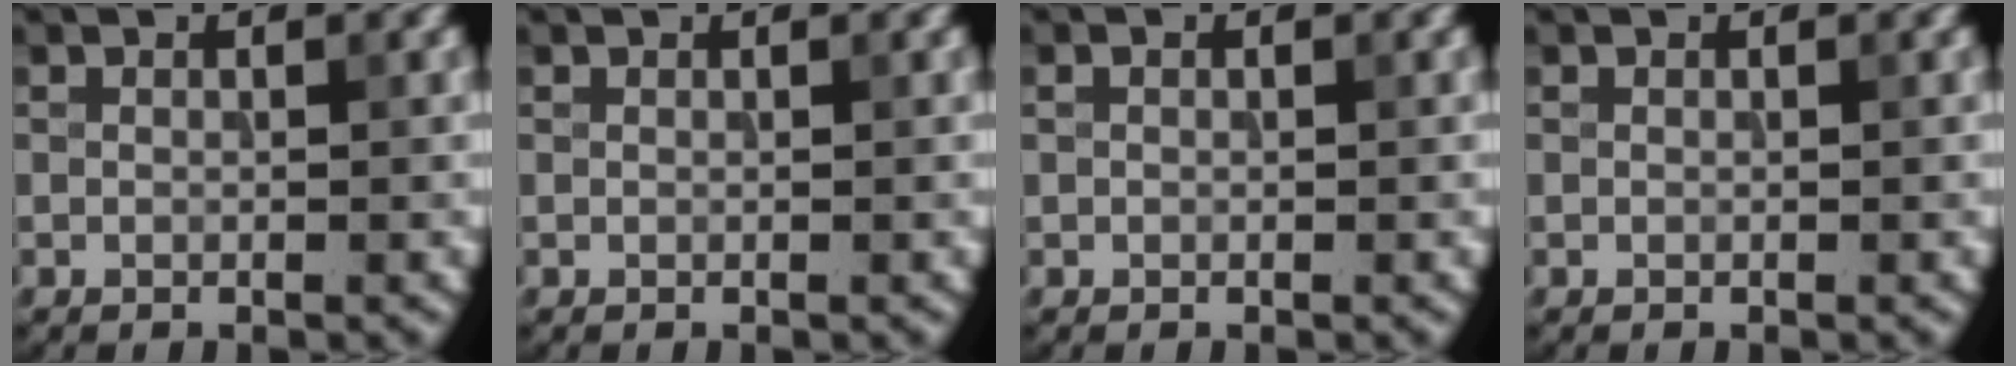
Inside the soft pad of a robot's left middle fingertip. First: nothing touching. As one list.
[{"total": 0.0}, {"total": 0.6, "force": [0.1, 0.5, 0.3], "torque": [-0.004, -0.001, 0.001]}, {"total": 0.0}]